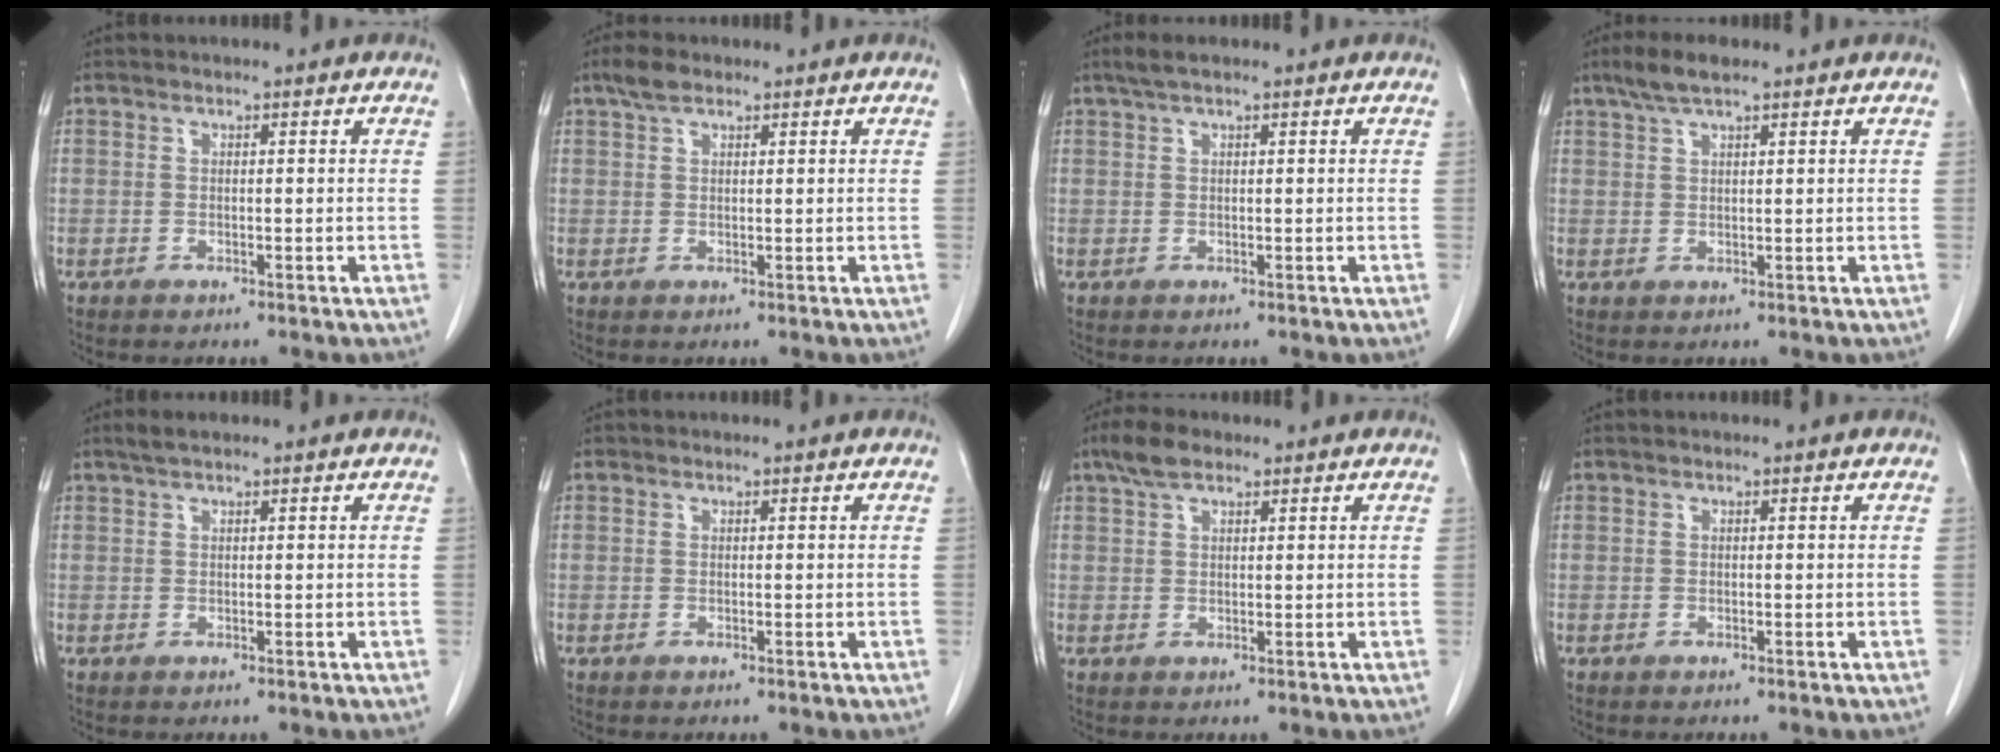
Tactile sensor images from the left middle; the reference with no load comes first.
{"total": 2.6, "force": [1.9, 1.1, 1.4], "torque": [-0.033, 0.009, 0.036]}
{"total": 2.2, "force": [1.6, 0.2, 1.5], "torque": [-0.035, 0.014, 0.030]}
{"total": 4.0, "force": [2.9, 0.7, 2.6], "torque": [-0.060, 0.012, 0.058]}
{"total": 1.7, "force": [1.3, 0.1, 1.0], "torque": [-0.025, 0.009, 0.027]}
{"total": 0.0}
{"total": 3.8, "force": [2.7, 1.5, 2.2], "torque": [-0.052, 0.012, 0.052]}
{"total": 0.0}